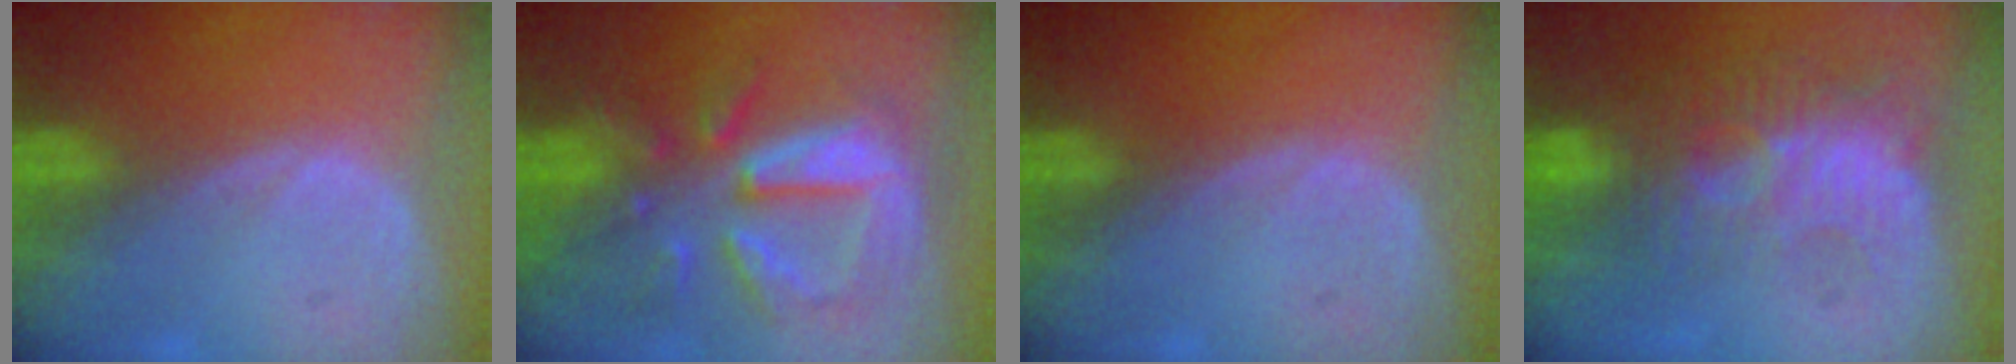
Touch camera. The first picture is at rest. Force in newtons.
{"total": 10.7, "press": 9.4, "slide": 5.1}
{"total": 0.0}
{"total": 9.3, "press": 8.6, "slide": 3.7}